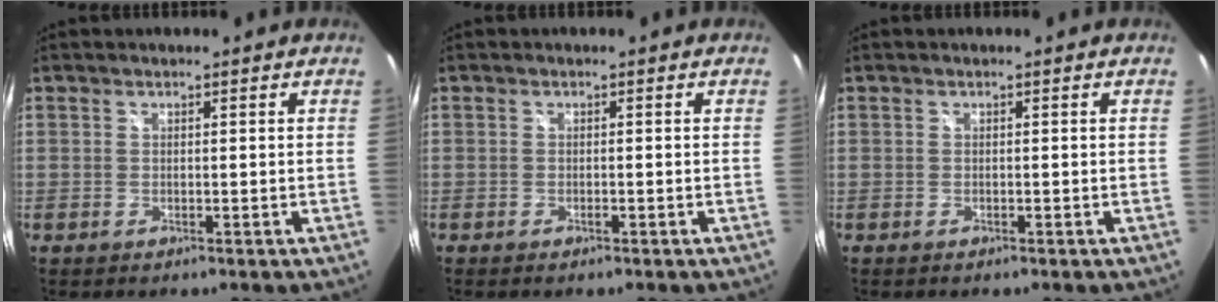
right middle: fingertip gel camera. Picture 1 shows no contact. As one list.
[{"total": 0.7, "force": [-0.6, 0.2, 0.4], "torque": [-0.008, -0.001, -0.011]}, {"total": 0.0}]